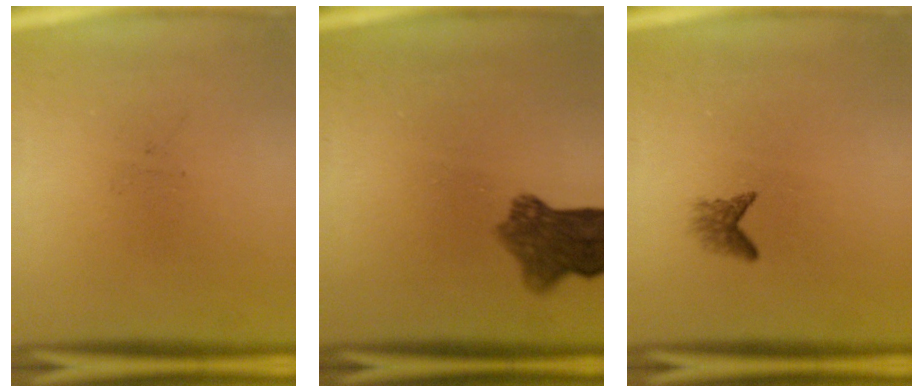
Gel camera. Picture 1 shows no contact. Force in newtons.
{"total": 7.3}
{"total": 1.6}